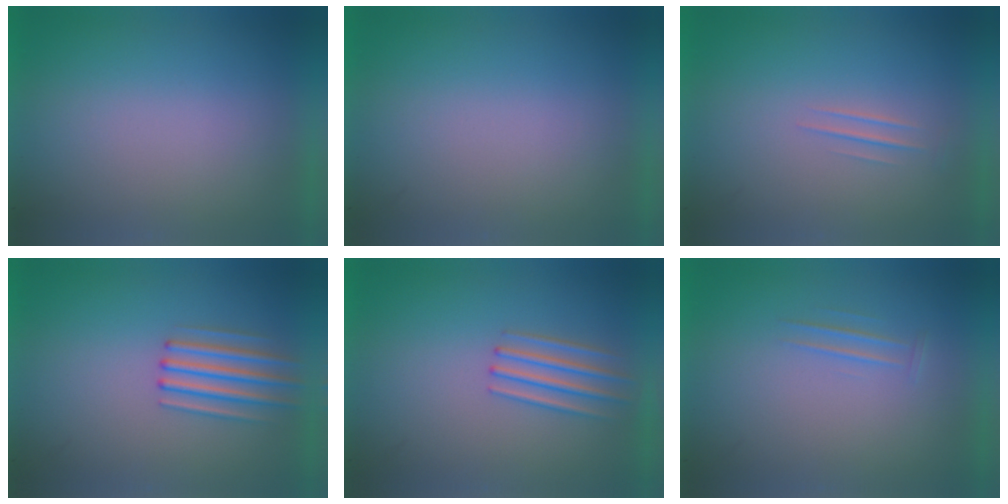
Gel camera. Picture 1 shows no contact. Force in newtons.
{"total": 1.0}
{"total": 1.1}
{"total": 2.6}
{"total": 2.1}
{"total": 1.1}